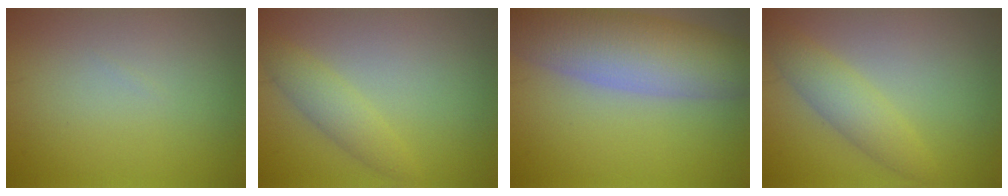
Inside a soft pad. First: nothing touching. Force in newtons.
{"total": 2.5, "press": 2.5, "slide": 0.2}
{"total": 9.4, "press": 9.4, "slide": 0.4}
{"total": 2.4, "press": 2.4, "slide": 0.2}